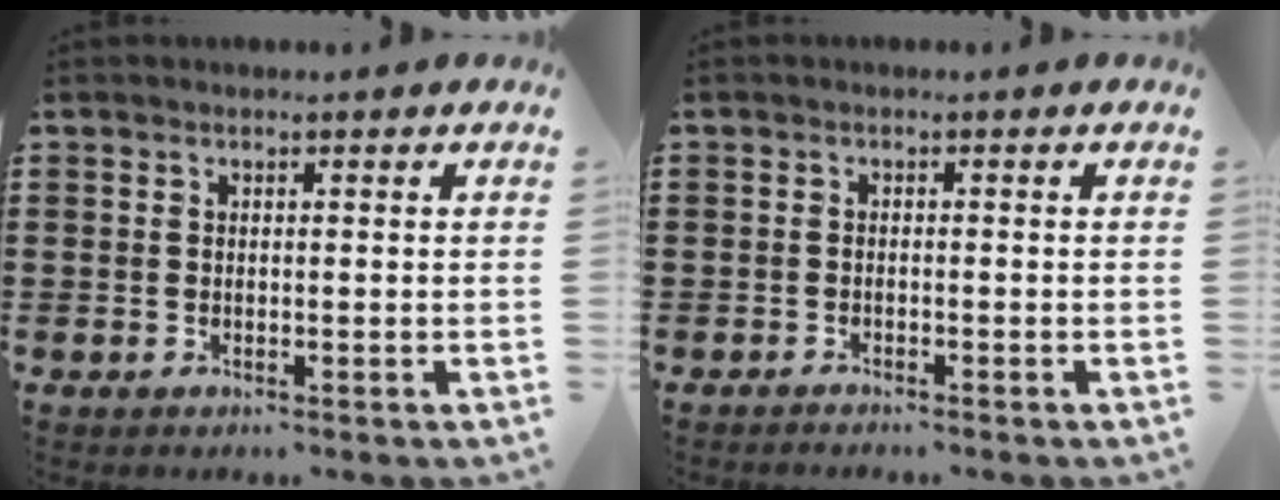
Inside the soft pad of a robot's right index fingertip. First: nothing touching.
{"total": 0.7, "force": [-0.7, -0.2, -0.1], "torque": [0.002, 0.001, -0.014]}